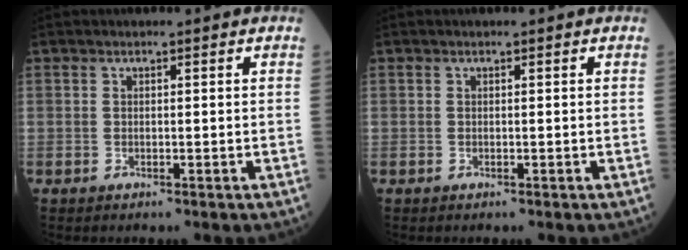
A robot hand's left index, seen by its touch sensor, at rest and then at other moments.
{"total": 0.0}